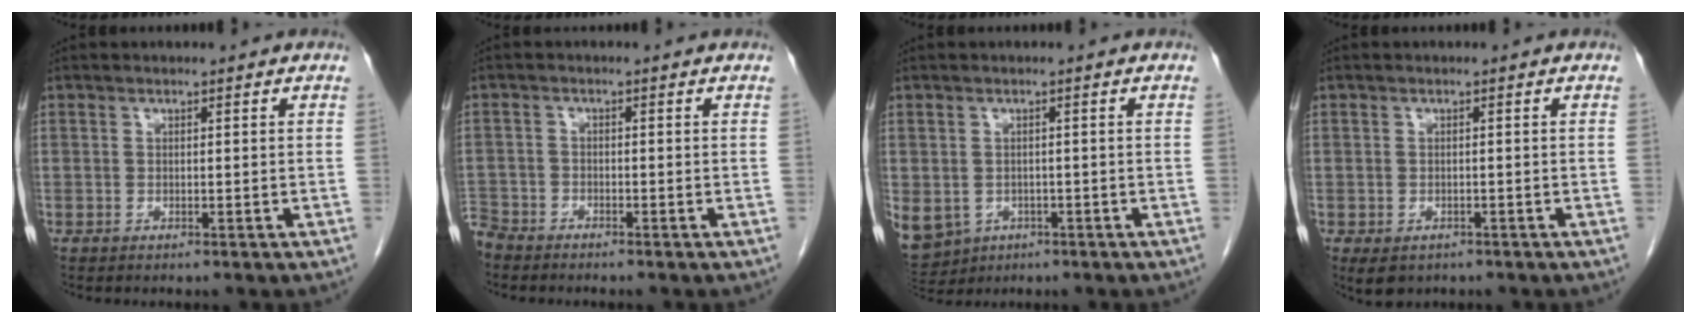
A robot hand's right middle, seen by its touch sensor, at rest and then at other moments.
{"total": 3.5, "force": [-3.3, 1.0, 0.3], "torque": [-0.003, -0.007, -0.068]}
{"total": 16.2, "force": [-6.1, 13.4, 6.8], "torque": [-0.218, -0.014, -0.075]}
{"total": 3.4, "force": [-2.0, 2.2, 1.5], "torque": [-0.023, -0.003, -0.024]}